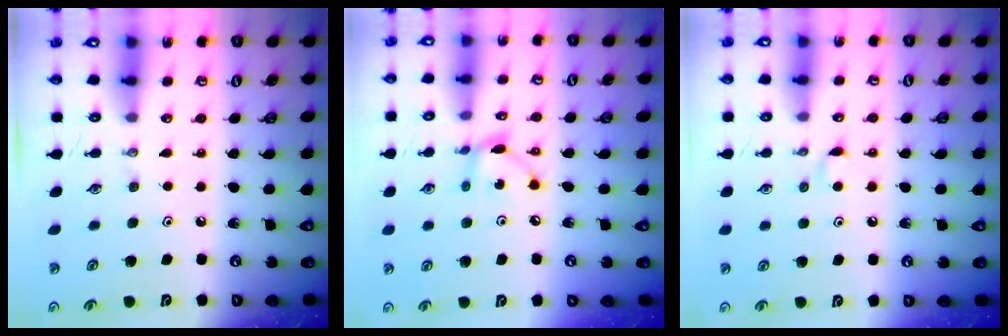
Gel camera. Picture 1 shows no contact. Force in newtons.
{"total": 6.3, "press": 6.3, "slide": 0.2}
{"total": 4.1, "press": 4.1, "slide": 0.5}